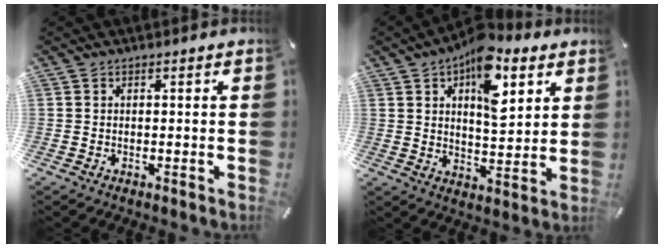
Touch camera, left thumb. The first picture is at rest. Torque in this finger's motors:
{"motor_torque": [2.36, 1.93, 0.41, -0.30, 0.22]}